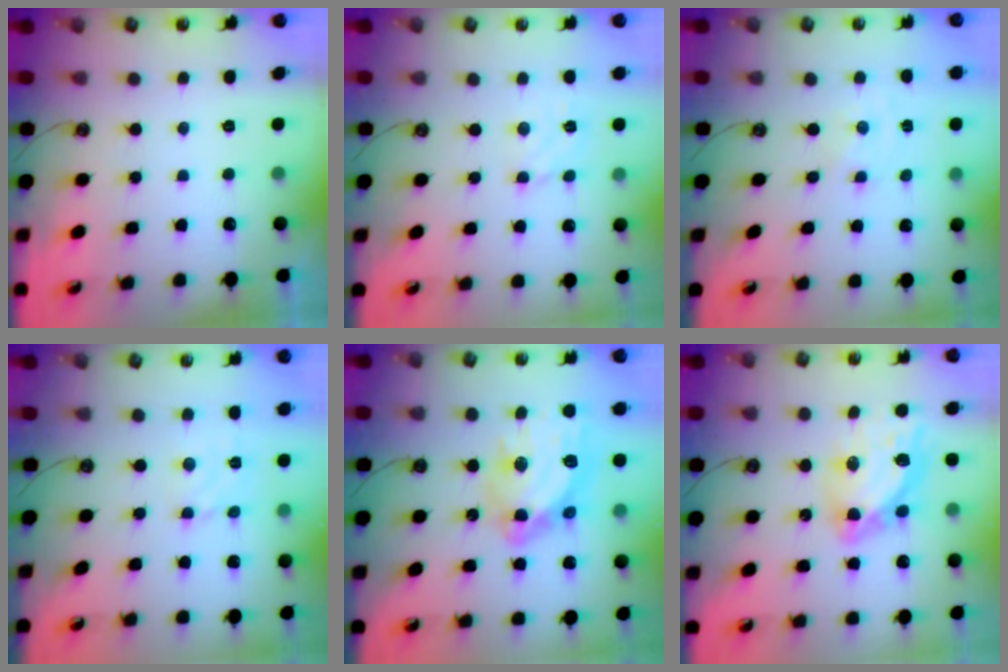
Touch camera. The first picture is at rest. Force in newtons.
{"total": 6.4, "press": 6.4, "slide": 0.6}
{"total": 0.0}
{"total": 2.6, "press": 2.6, "slide": 0.4}
{"total": 16.6, "press": 16.6, "slide": 1.4}
{"total": 13.6, "press": 13.5, "slide": 1.7}